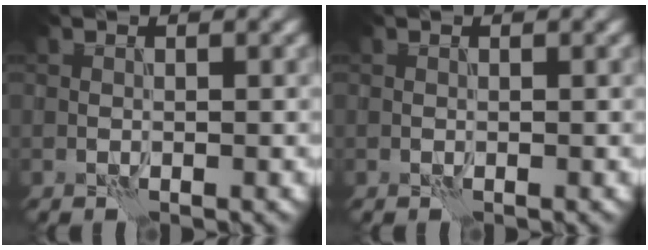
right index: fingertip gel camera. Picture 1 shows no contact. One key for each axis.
{"total": 0.0}